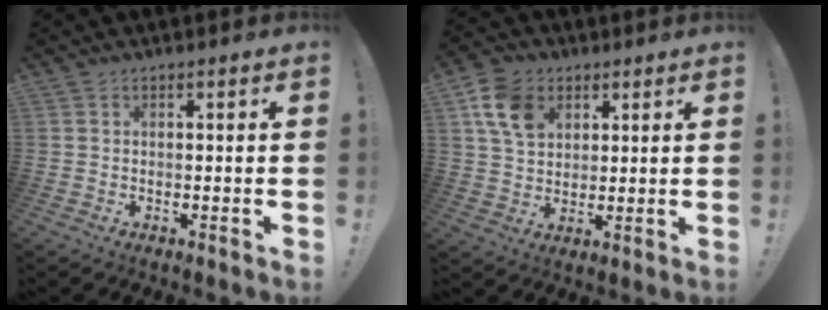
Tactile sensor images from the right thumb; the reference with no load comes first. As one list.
[{"total": 11.5, "force": [5.2, 8.4, 5.9], "torque": [-0.097, -0.008, 0.104]}]